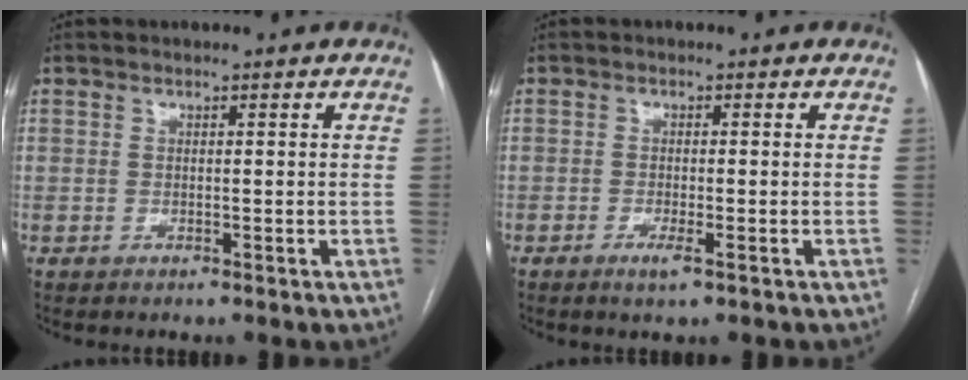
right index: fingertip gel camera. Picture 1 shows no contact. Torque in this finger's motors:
{"motor_torque": [-0.04, -0.09, 0.02, 0.01]}